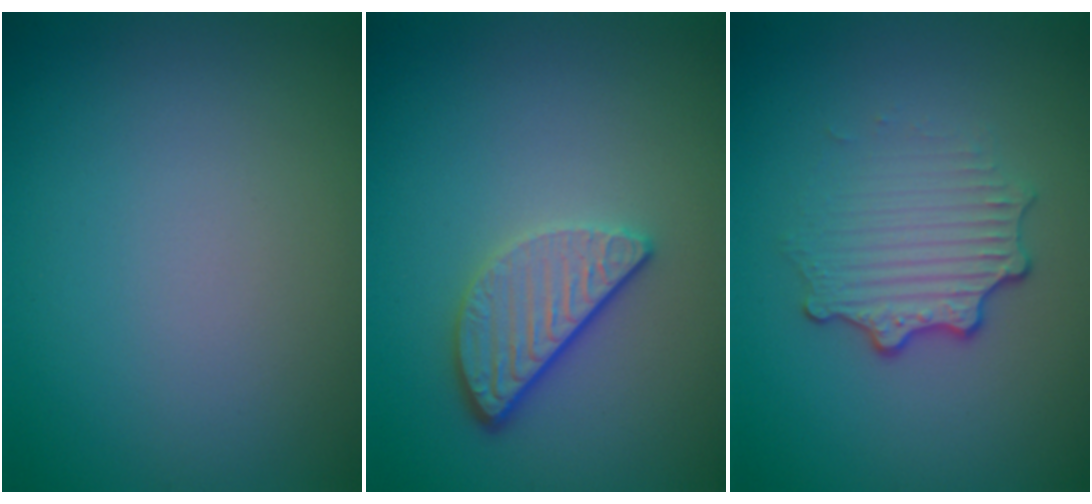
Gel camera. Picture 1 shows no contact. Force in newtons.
{"total": 3.3, "press": 2.7, "slide": 1.8}
{"total": 3.3, "press": 2.5, "slide": 2.2}